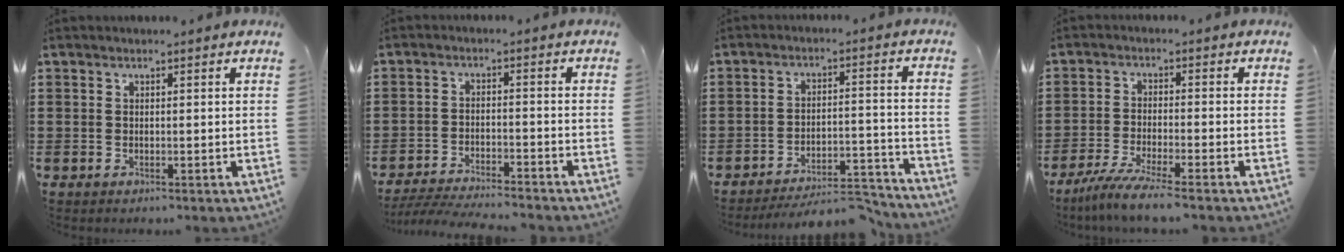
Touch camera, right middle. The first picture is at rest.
{"total": 4.0, "force": [-3.8, -0.1, 1.1], "torque": [-0.025, -0.005, -0.079]}
{"total": 6.1, "force": [-5.5, 0.7, 2.6], "torque": [-0.041, 0.006, -0.104]}
{"total": 4.7, "force": [-3.9, -0.5, 2.6], "torque": [-0.061, -0.021, -0.076]}